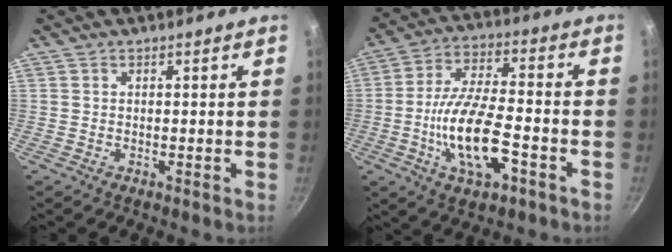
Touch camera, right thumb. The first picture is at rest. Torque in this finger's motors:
{"motor_torque": [1.45, 1.28, 1.79, -0.63, 0.59]}